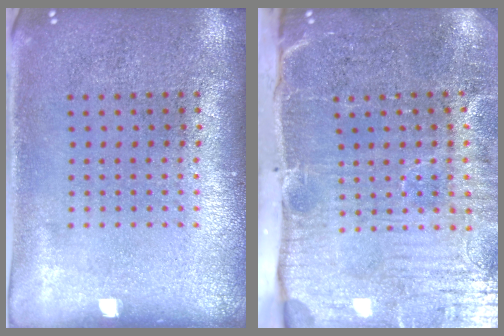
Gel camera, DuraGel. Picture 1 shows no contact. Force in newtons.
{"total": 5.4, "press": 4.4, "slide": 3.2}